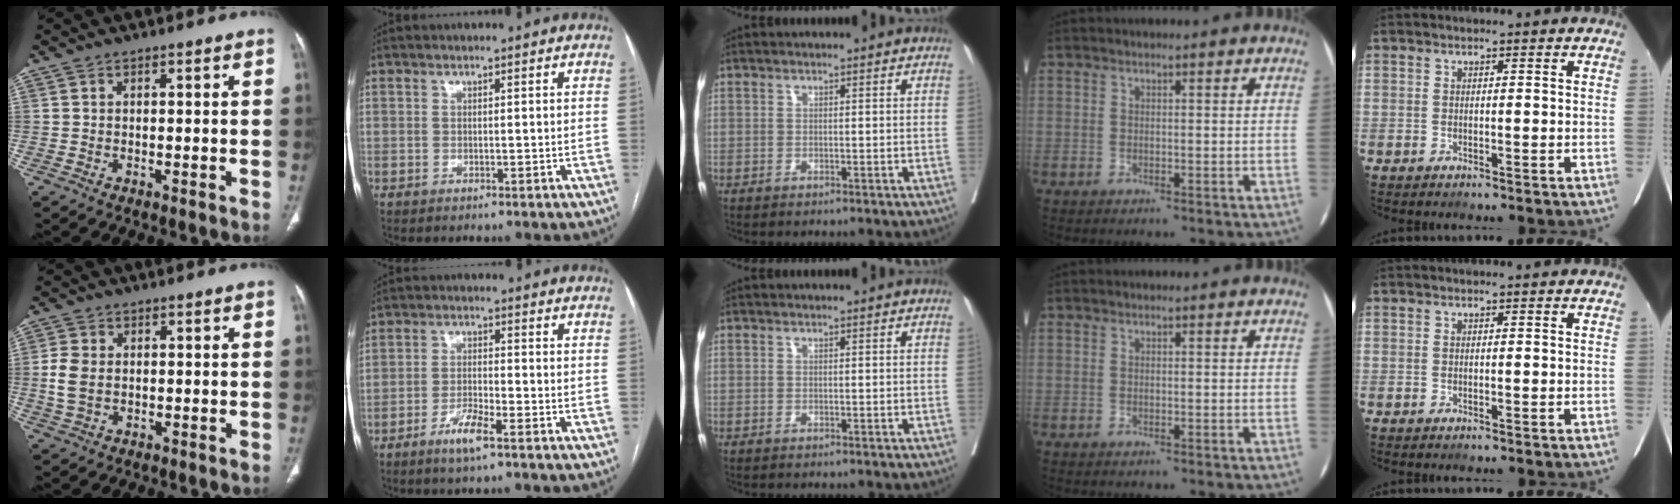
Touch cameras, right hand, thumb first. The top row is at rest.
{"thumb": {"total": 4.8, "force": [-0.2, 3.4, 3.4], "torque": [-0.083, 0.004, -0.003]}, "index": {"total": 4.7, "force": [-3.0, 0.3, 3.6], "torque": [-0.071, -0.005, -0.060]}}